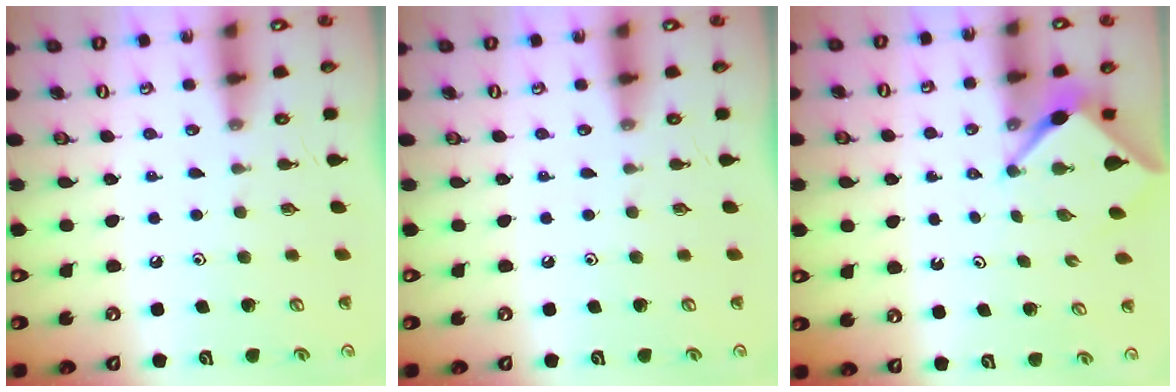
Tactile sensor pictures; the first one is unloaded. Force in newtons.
{"total": 0.0}
{"total": 4.0, "press": 3.9, "slide": 0.4}